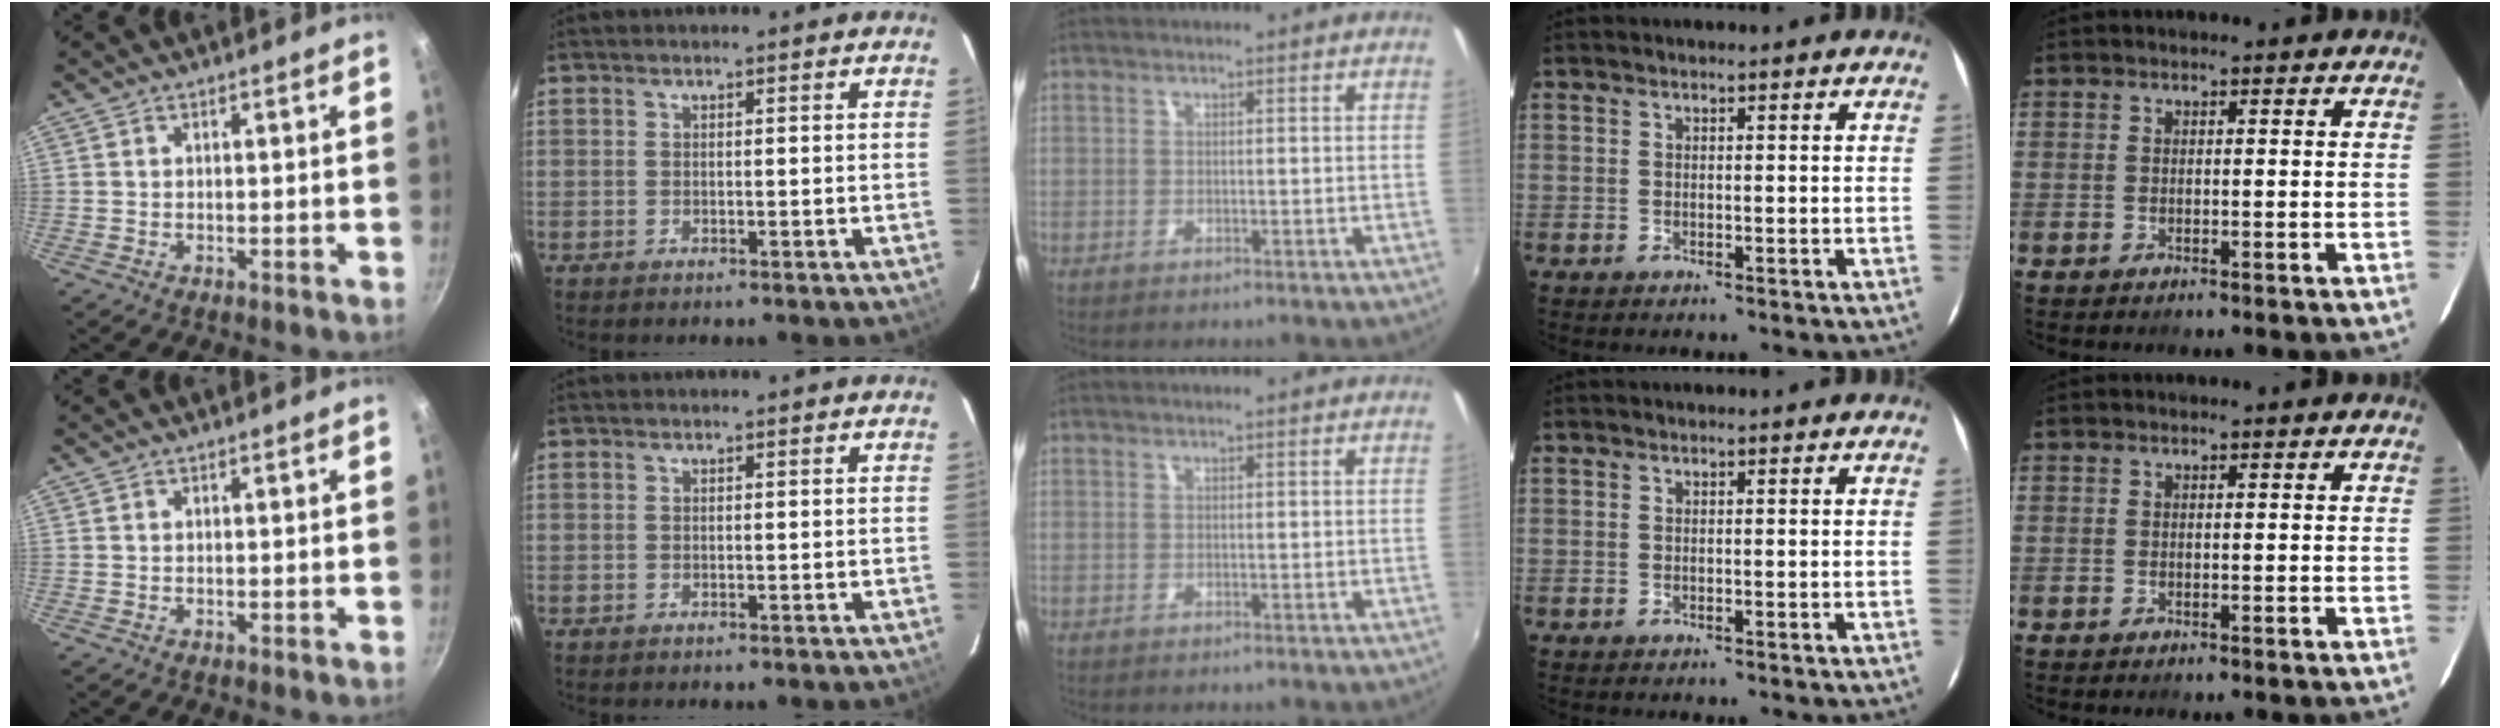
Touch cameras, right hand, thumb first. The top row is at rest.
{}